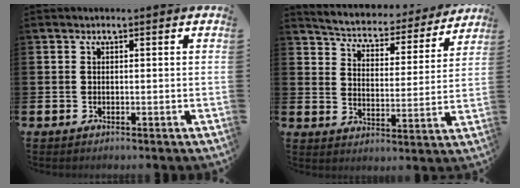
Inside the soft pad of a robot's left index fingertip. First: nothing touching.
{"total": 4.7, "force": [4.6, 1.2, 0.6], "torque": [-0.042, -0.039, 0.073]}